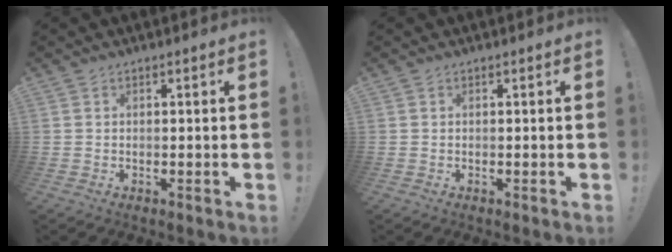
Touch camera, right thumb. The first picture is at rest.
{"total": 0.0}